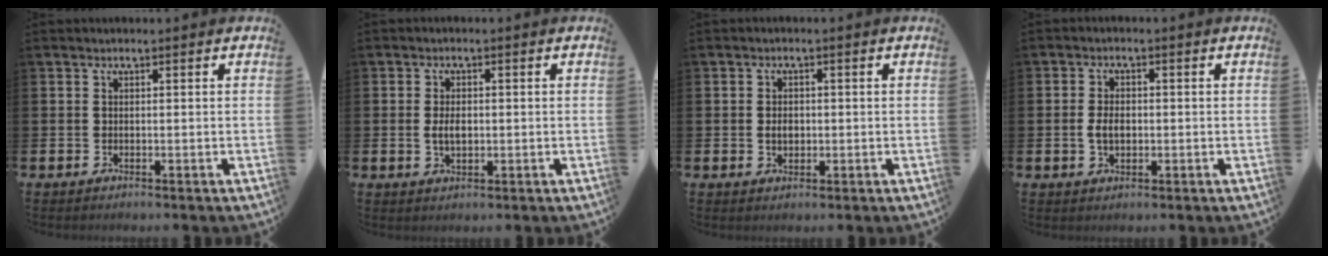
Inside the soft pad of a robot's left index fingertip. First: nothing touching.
{"total": 2.9, "force": [0.0, 1.7, 2.3], "torque": [-0.031, 0.001, -0.004]}
{"total": 2.2, "force": [0.0, 1.6, 1.6], "torque": [-0.009, -0.001, -0.007]}
{"total": 3.1, "force": [-0.1, 2.0, 2.3], "torque": [-0.031, 0.001, -0.007]}